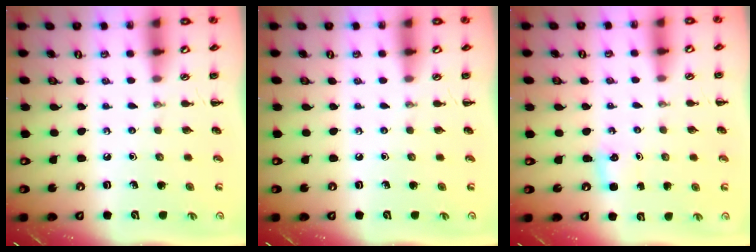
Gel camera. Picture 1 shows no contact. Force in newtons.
{"total": 0.0}
{"total": 2.4, "press": 2.3, "slide": 0.7}